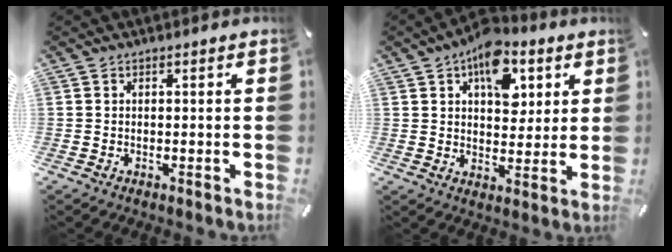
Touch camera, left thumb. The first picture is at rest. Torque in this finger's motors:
{"motor_torque": [2.43, 2.58, 1.46, -1.32, 0.63]}